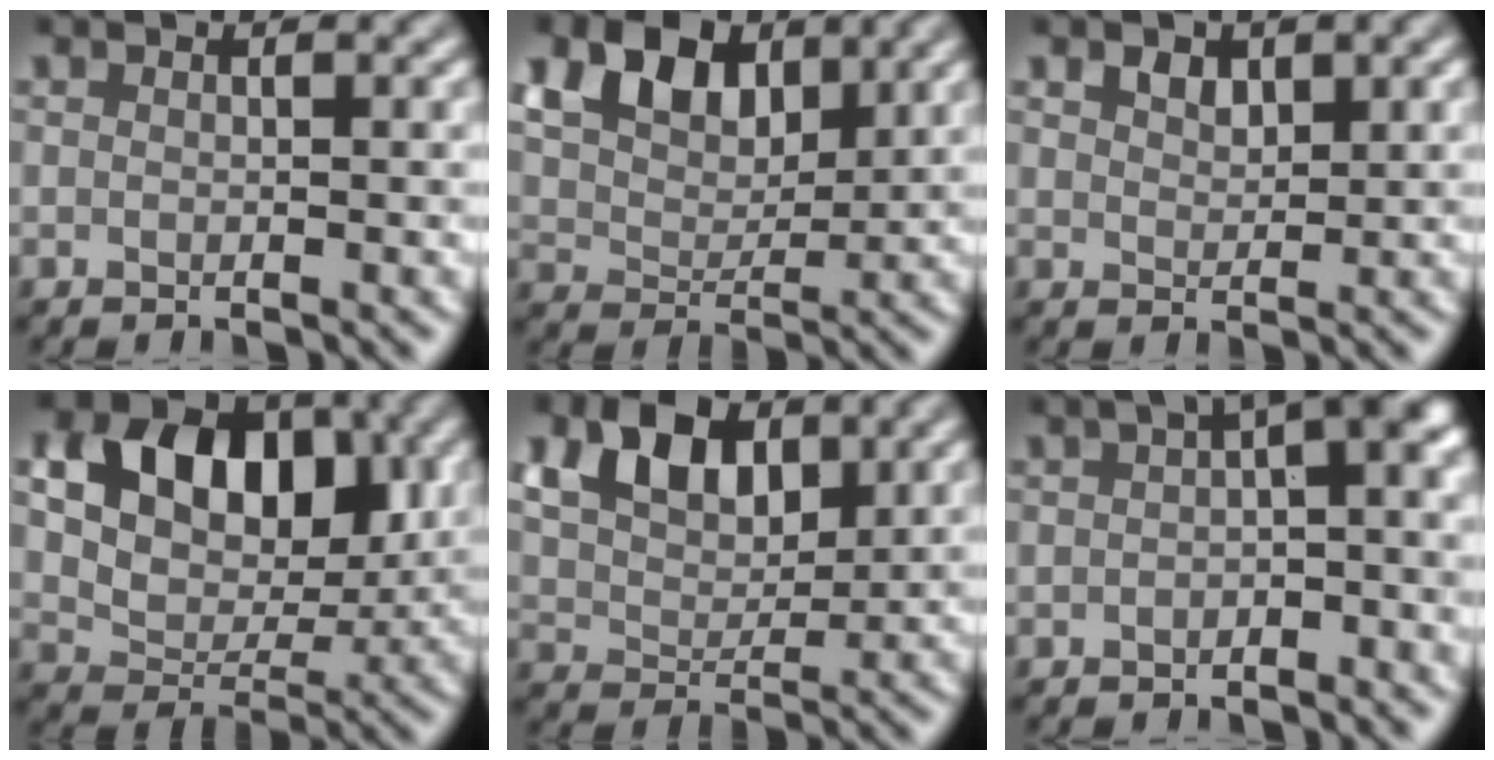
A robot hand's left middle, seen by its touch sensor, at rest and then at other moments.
{"total": 7.8, "force": [3.8, 5.0, 4.6], "torque": [-0.099, 0.017, 0.053]}
{"total": 1.5, "force": [1.0, 0.9, 0.7], "torque": [-0.013, 0.000, 0.020]}
{"total": 10.7, "force": [3.3, 7.7, 6.7], "torque": [-0.124, 0.024, 0.047]}
{"total": 6.4, "force": [2.8, 4.3, 4.0], "torque": [-0.088, 0.000, 0.046]}
{"total": 5.8, "force": [1.0, 2.1, 5.3], "torque": [-0.053, 0.023, 0.002]}